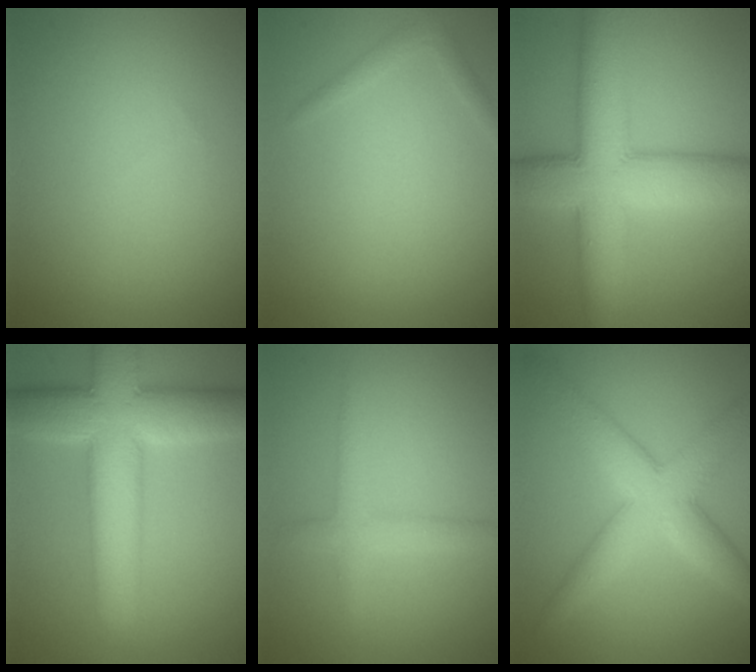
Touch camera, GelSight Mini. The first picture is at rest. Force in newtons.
{"total": 1.1, "press": 1.1, "slide": 0.1}
{"total": 10.4, "press": 10.4, "slide": 0.3}
{"total": 10.0, "press": 10.0, "slide": 0.5}
{"total": 2.2, "press": 2.2, "slide": 0.0}
{"total": 6.2, "press": 6.2, "slide": 0.2}